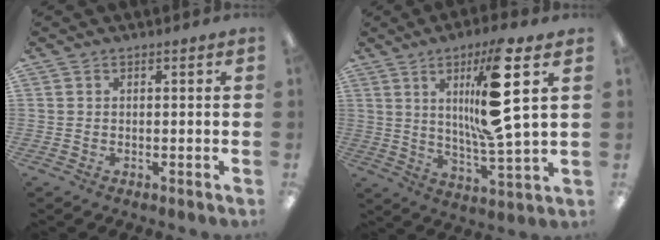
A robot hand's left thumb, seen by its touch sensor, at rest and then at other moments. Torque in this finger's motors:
{"motor_torque": [2.02, 2.27, 2.13, -0.64, 0.18]}